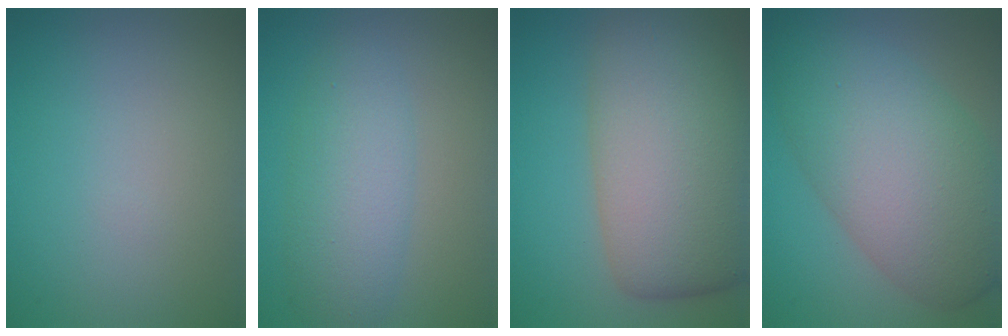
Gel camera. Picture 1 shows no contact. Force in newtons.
{"total": 4.6, "press": 4.6, "slide": 0.1}
{"total": 12.0, "press": 12.0, "slide": 0.5}
{"total": 10.7, "press": 10.7, "slide": 0.2}